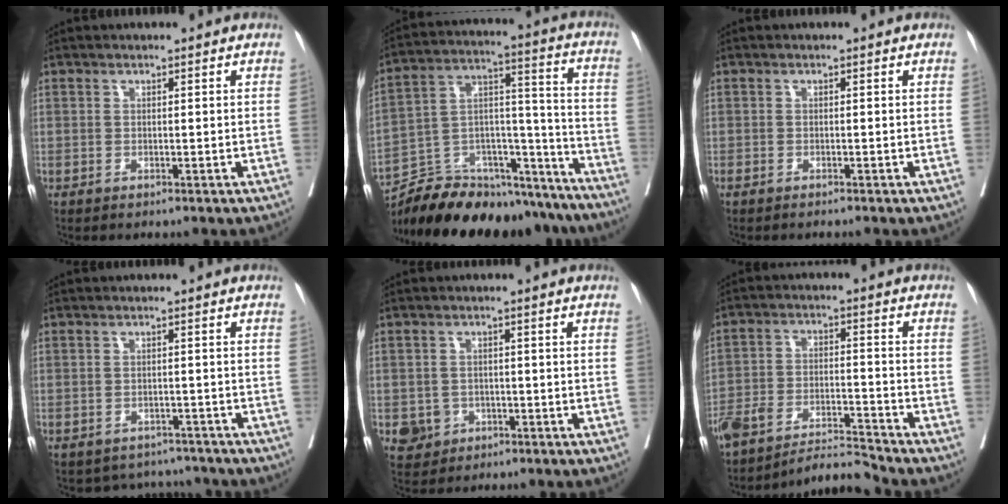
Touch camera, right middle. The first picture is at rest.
{"total": 29.2, "force": [-25.9, 8.1, 10.7], "torque": [-0.170, 0.003, -0.391]}
{"total": 1.3, "force": [-1.2, 0.1, 0.5], "torque": [-0.009, -0.001, -0.018]}
{"total": 5.9, "force": [-5.4, 2.4, -0.4], "torque": [0.016, 0.022, -0.063]}
{"total": 4.0, "force": [-1.5, 3.6, 0.7], "torque": [-0.002, 0.008, -0.020]}
{"total": 9.3, "force": [-9.0, -1.0, 2.0], "torque": [-0.036, 0.015, -0.163]}